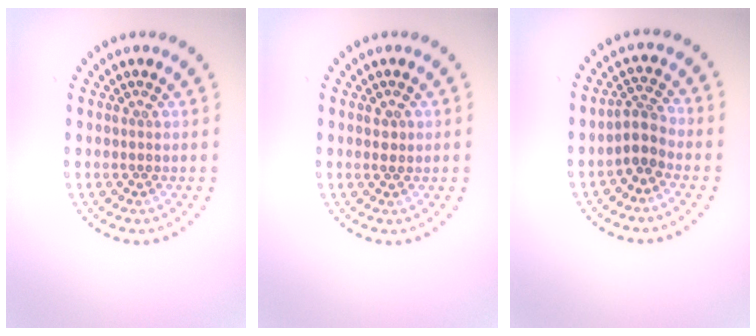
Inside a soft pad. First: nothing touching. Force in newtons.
{"total": 1.0, "press": 1.0, "slide": 0.3}
{"total": 2.4, "press": 1.9, "slide": 1.6}